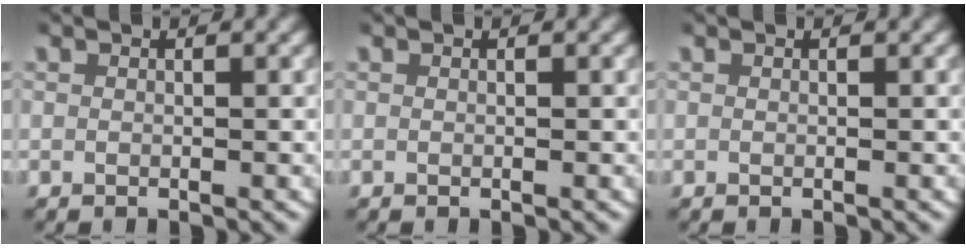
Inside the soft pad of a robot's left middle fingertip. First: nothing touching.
{"total": 0.0}
{"total": 0.0}